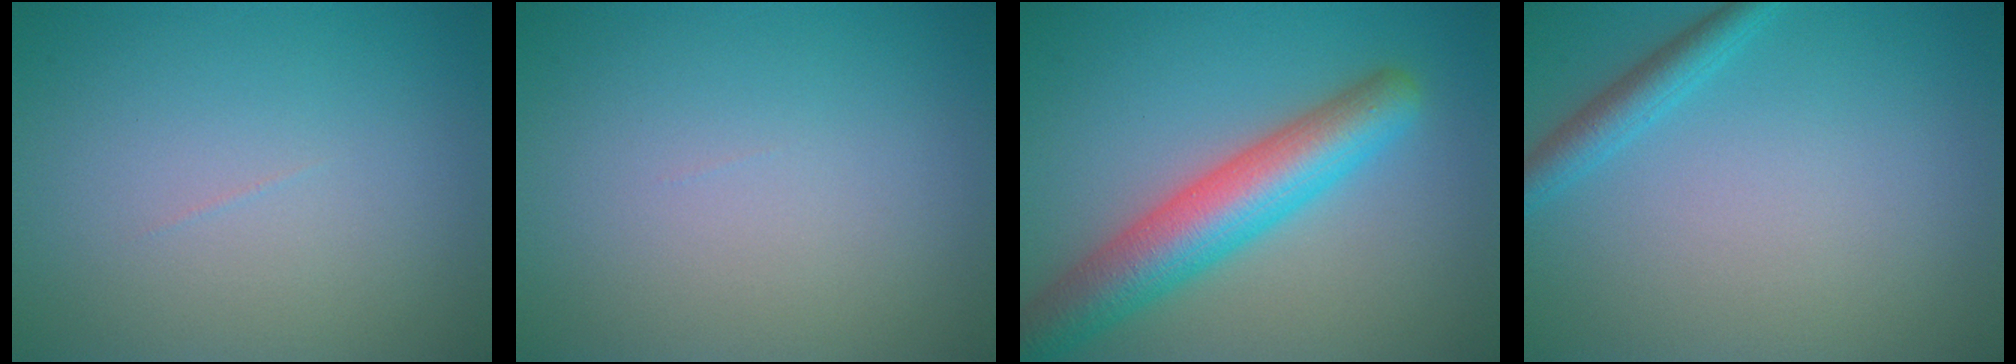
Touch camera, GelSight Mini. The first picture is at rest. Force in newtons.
{"total": 0.0}
{"total": 7.2, "press": 7.2, "slide": 0.3}
{"total": 2.2, "press": 2.2, "slide": 0.1}